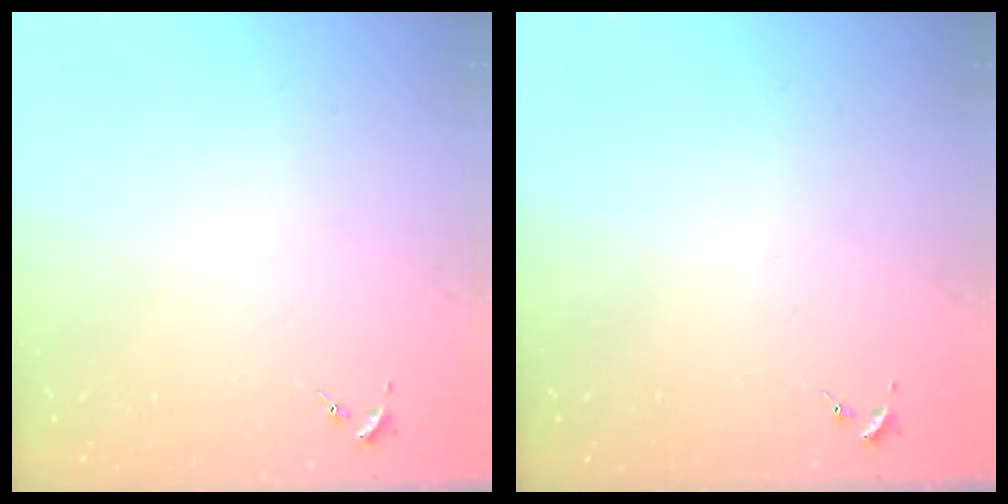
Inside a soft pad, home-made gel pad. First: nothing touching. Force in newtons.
{"total": 0.0}